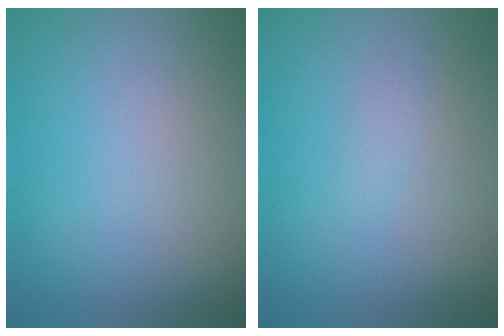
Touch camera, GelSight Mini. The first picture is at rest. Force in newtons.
{"total": 0.6, "press": 0.6, "slide": 0.0}